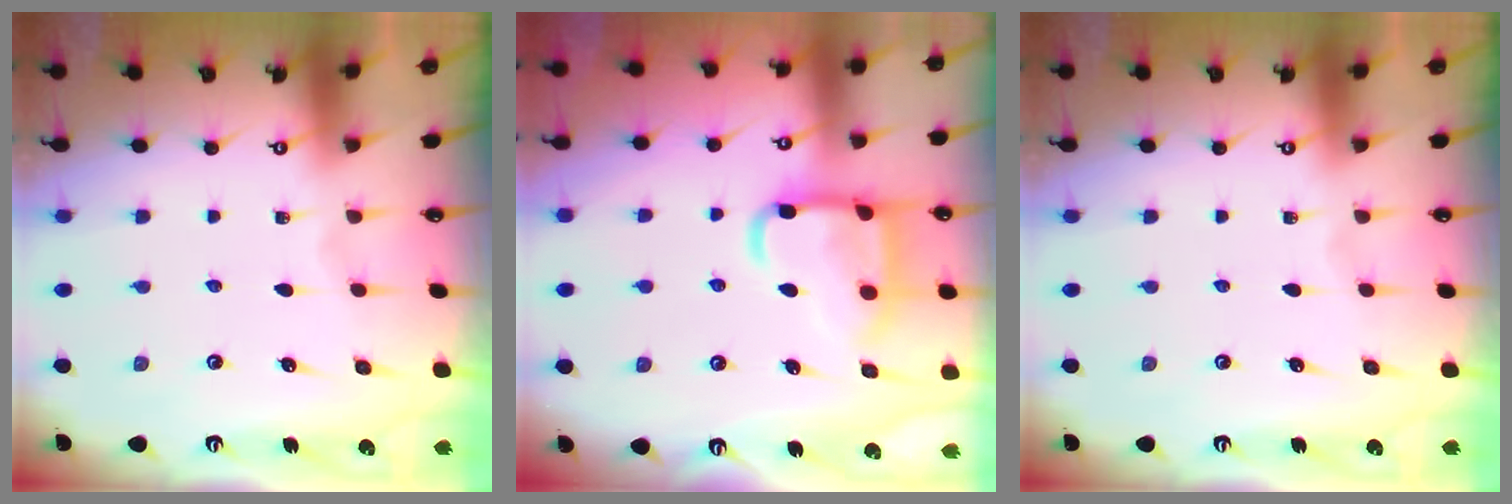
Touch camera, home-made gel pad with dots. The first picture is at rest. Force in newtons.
{"total": 15.2, "press": 15.1, "slide": 1.4}
{"total": 0.0}